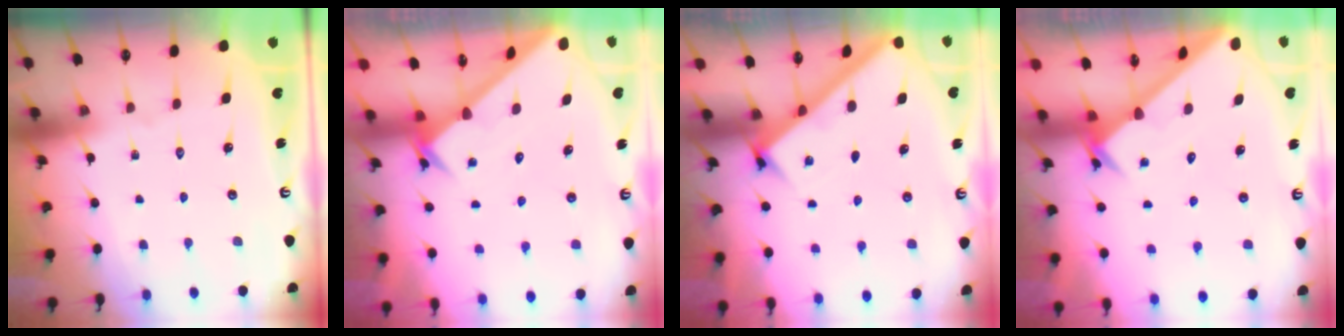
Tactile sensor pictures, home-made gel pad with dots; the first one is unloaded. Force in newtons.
{"total": 2.5, "press": 2.5, "slide": 0.2}
{"total": 2.8, "press": 2.8, "slide": 0.4}
{"total": 2.6, "press": 2.6, "slide": 0.2}